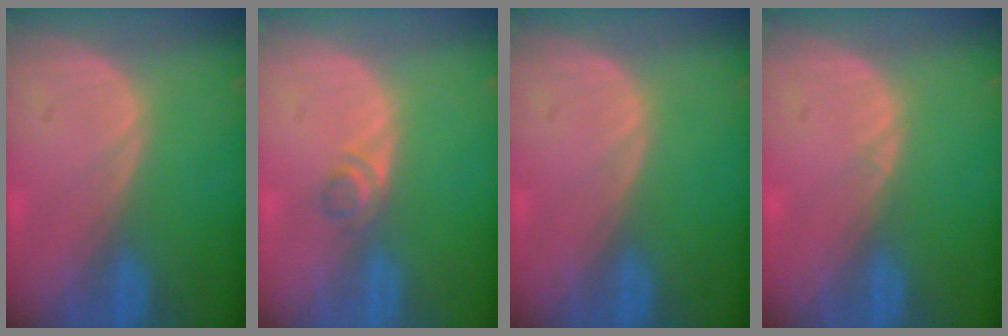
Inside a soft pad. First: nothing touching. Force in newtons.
{"total": 1.9, "press": 1.7, "slide": 0.8}
{"total": 0.0}
{"total": 0.5, "press": 0.4, "slide": 0.4}